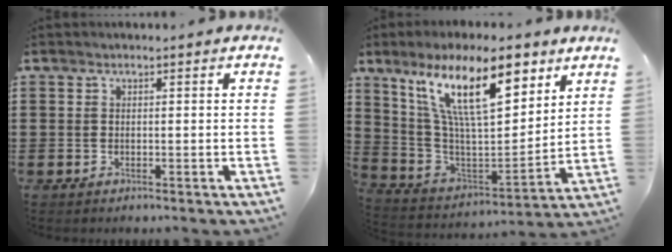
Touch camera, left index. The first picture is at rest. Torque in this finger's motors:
{"motor_torque": [2.14, 0.00, 1.05, 0.21]}